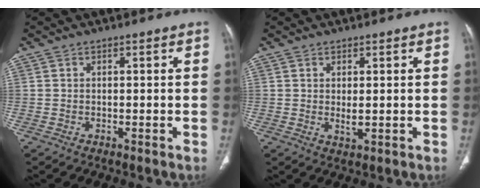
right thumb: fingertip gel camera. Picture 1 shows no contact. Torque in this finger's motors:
{"motor_torque": [-0.36, -0.48, -0.23, 0.07, 0.00]}